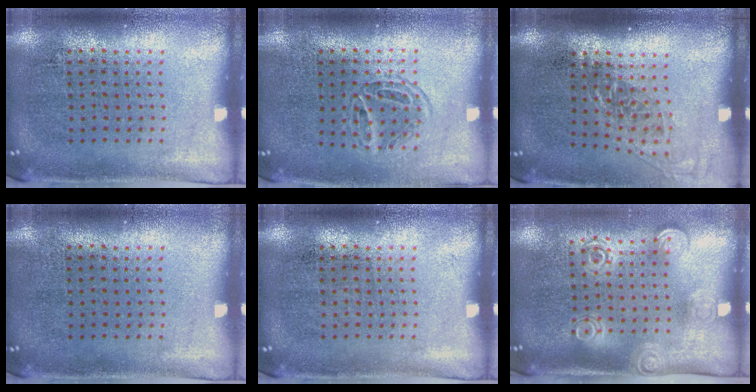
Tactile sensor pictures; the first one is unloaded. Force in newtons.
{"total": 1.2, "press": 1.0, "slide": 0.6}
{"total": 1.3, "press": 1.0, "slide": 0.8}
{"total": 0.0}
{"total": 0.0}
{"total": 1.7, "press": 1.3, "slide": 1.1}